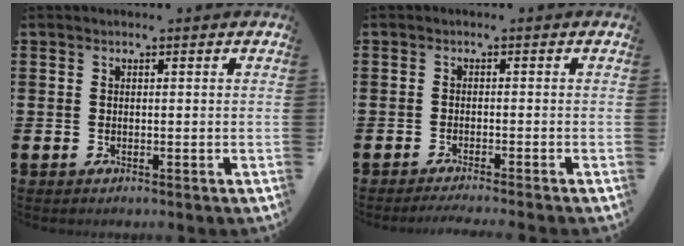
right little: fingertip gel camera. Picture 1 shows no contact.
{"total": 1.0, "force": [-0.9, -0.2, 0.3], "torque": [-0.004, 0.000, -0.018]}